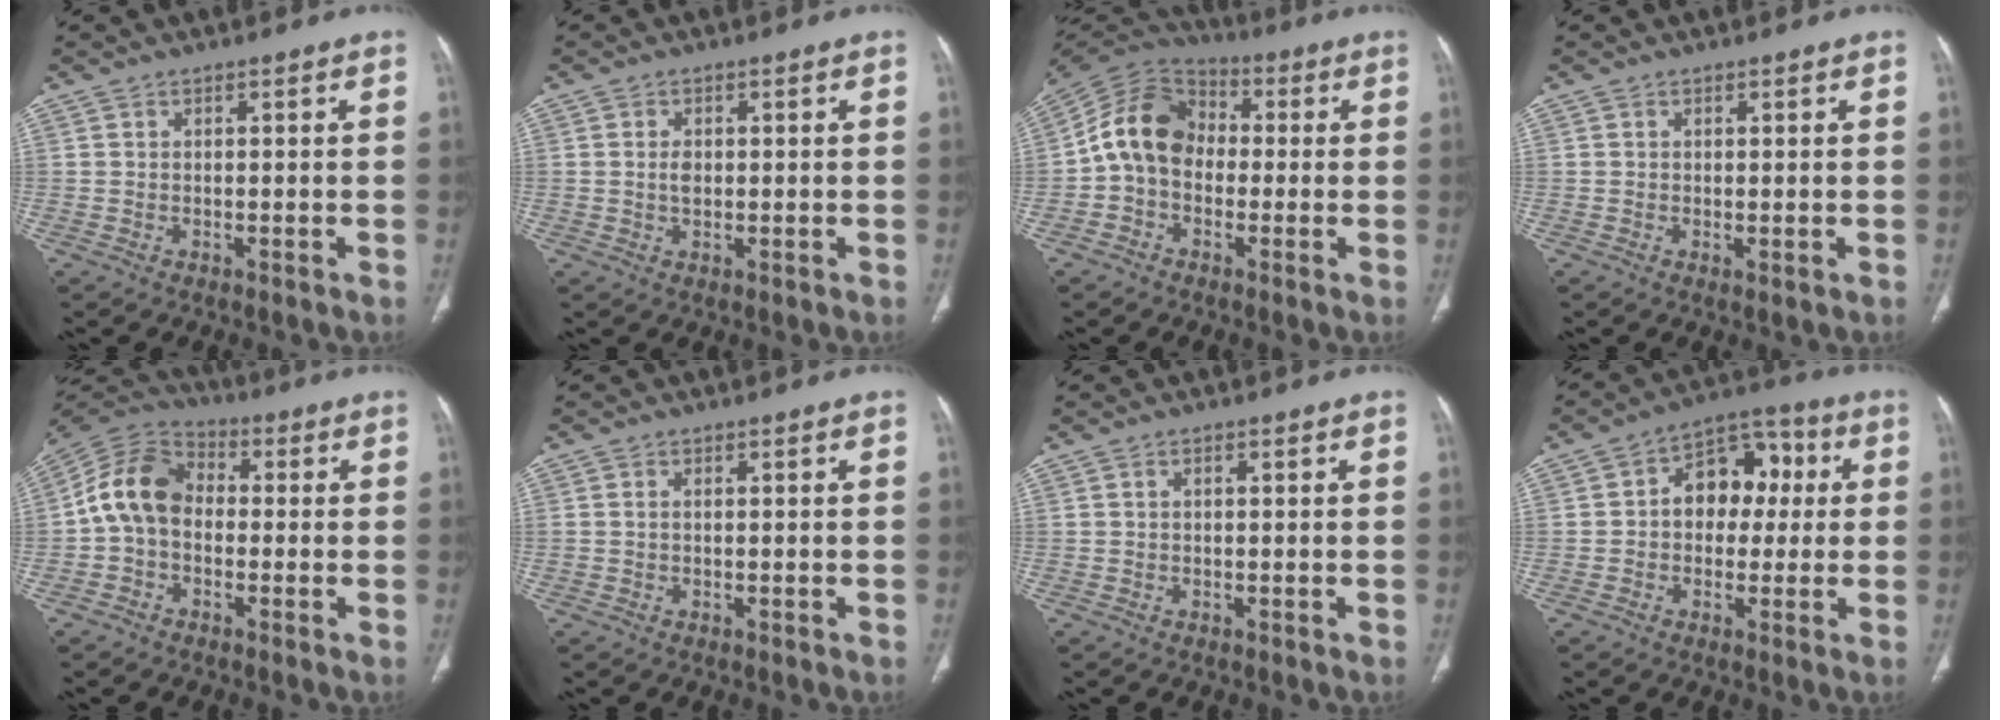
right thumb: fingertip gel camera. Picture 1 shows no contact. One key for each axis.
{"total": 2.2, "fx": 0.1, "fy": 1.5, "fz": 1.6, "tx": -0.027, "ty": 0.000, "tz": 0.002}
{"total": 12.1, "fx": -0.9, "fy": 9.4, "fz": 7.6, "tx": -0.128, "ty": 0.036, "tz": -0.033}
{"total": 0.9, "fx": -0.1, "fy": 0.3, "fz": 0.9, "tx": -0.020, "ty": -0.006, "tz": 0.001}
{"total": 11.0, "fx": -0.7, "fy": 8.2, "fz": 7.3, "tx": -0.129, "ty": 0.032, "tz": -0.029}
{"total": 0.7, "fx": 0.0, "fy": 0.4, "fz": 0.5, "tx": -0.015, "ty": 0.004, "tz": 0.002}
{"total": 0.6, "fx": 0.2, "fy": 0.3, "fz": 0.5, "tx": -0.014, "ty": 0.005, "tz": 0.004}
{"total": 11.5, "fx": 1.3, "fy": 8.3, "fz": 7.9, "tx": -0.075, "ty": 0.030, "tz": 0.010}